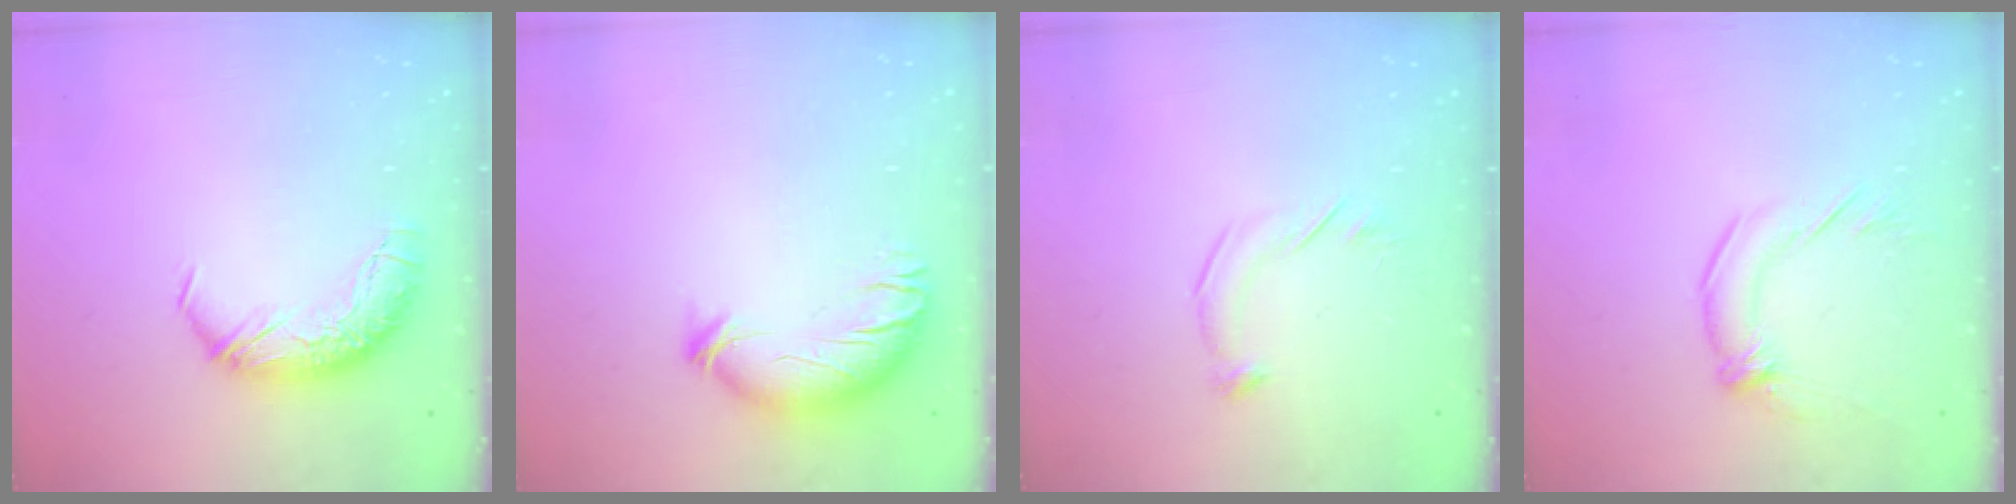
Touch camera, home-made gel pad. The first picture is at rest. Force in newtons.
{"total": 3.8, "press": 3.0, "slide": 2.2}
{"total": 5.9, "press": 5.8, "slide": 1.3}
{"total": 1.4, "press": 0.2, "slide": 1.4}